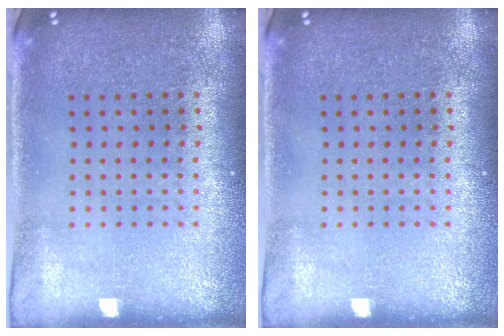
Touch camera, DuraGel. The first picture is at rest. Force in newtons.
{"total": 0.0}